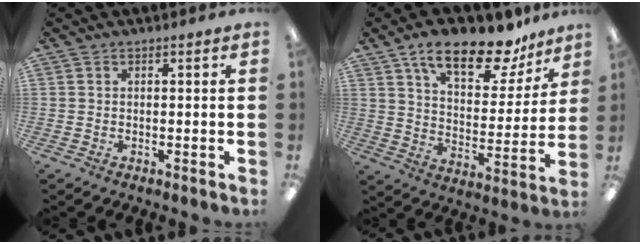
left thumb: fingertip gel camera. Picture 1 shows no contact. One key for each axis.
{"total": 17.2, "fx": 12.5, "fy": 6.7, "fz": 9.8, "tx": -0.155, "ty": -0.070, "tz": 0.210}